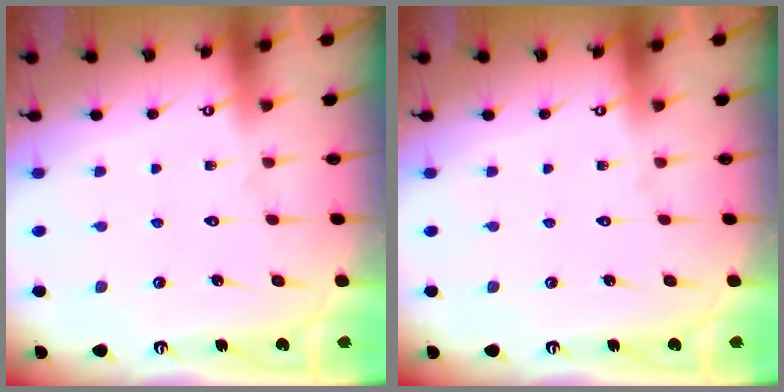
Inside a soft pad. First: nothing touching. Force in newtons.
{"total": 0.0}